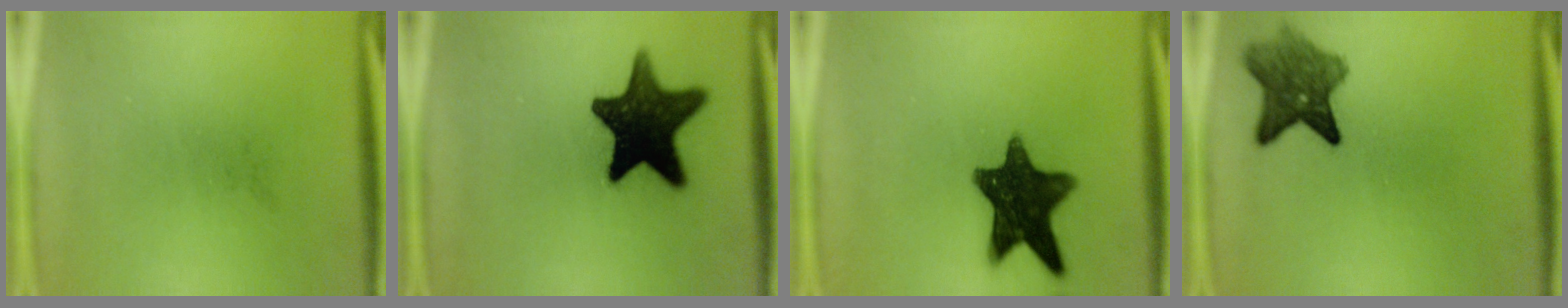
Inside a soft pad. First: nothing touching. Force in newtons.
{"total": 16.0}
{"total": 13.4}
{"total": 6.6}